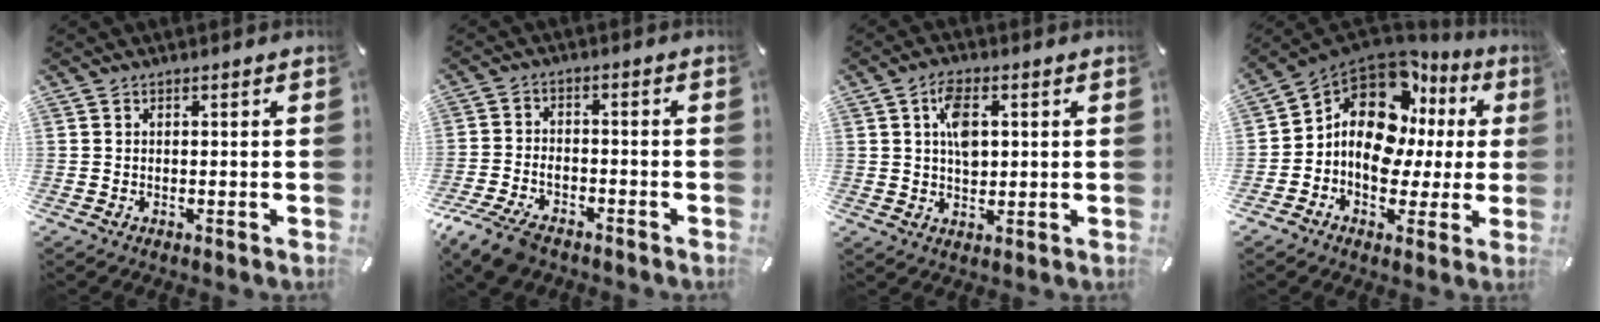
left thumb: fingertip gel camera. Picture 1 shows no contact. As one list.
[{"total": 7.3, "force": [-5.2, 3.6, 3.7], "torque": [-0.085, 0.019, -0.099]}, {"total": 6.5, "force": [1.5, 3.9, 4.9], "torque": [-0.080, 0.001, 0.021]}, {"total": 15.4, "force": [4.5, 11.1, 9.7], "torque": [-0.184, -0.038, 0.074]}]